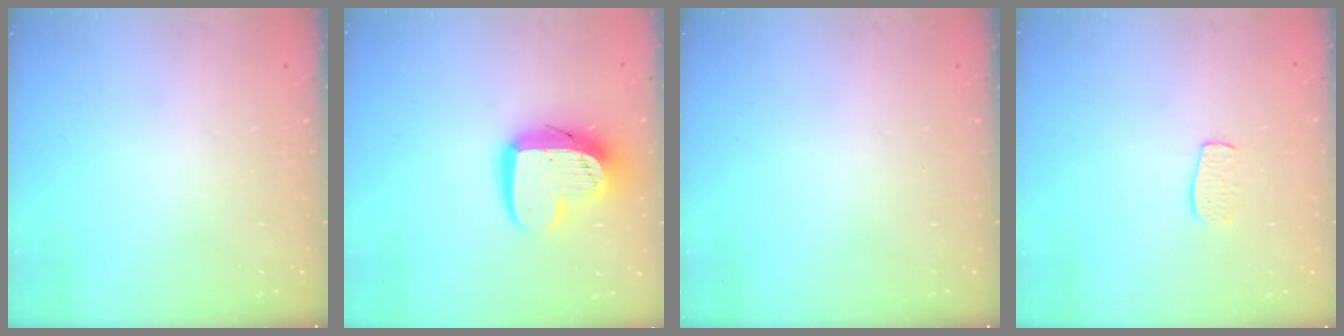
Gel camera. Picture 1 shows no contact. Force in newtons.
{"total": 14.4, "press": 14.3, "slide": 1.4}
{"total": 0.0}
{"total": 6.9, "press": 6.8, "slide": 0.4}